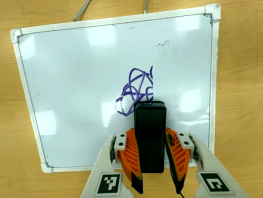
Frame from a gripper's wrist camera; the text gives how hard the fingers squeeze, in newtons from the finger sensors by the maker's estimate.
{"total": 8.5, "left": 6.1, "right": 10.8}